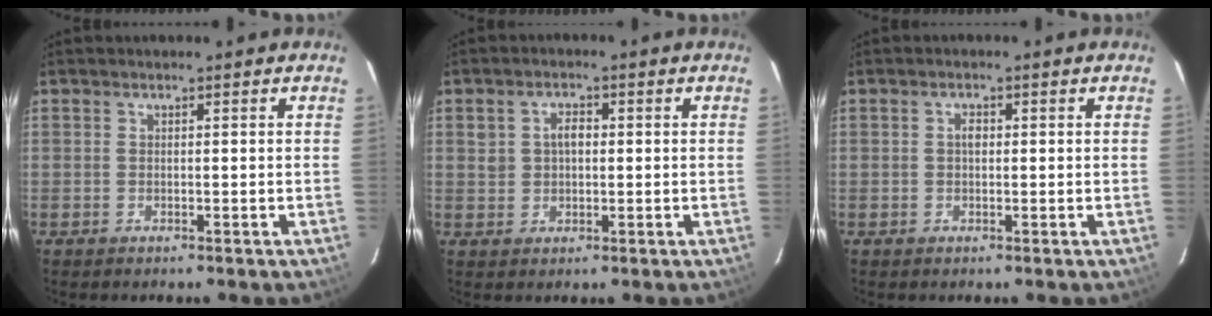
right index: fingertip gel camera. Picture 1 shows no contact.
{"total": 3.4, "force": [0.5, 2.6, 2.1], "torque": [-0.038, 0.010, 0.011]}
{"total": 1.3, "force": [0.1, 0.9, 1.0], "torque": [-0.018, 0.006, 0.000]}